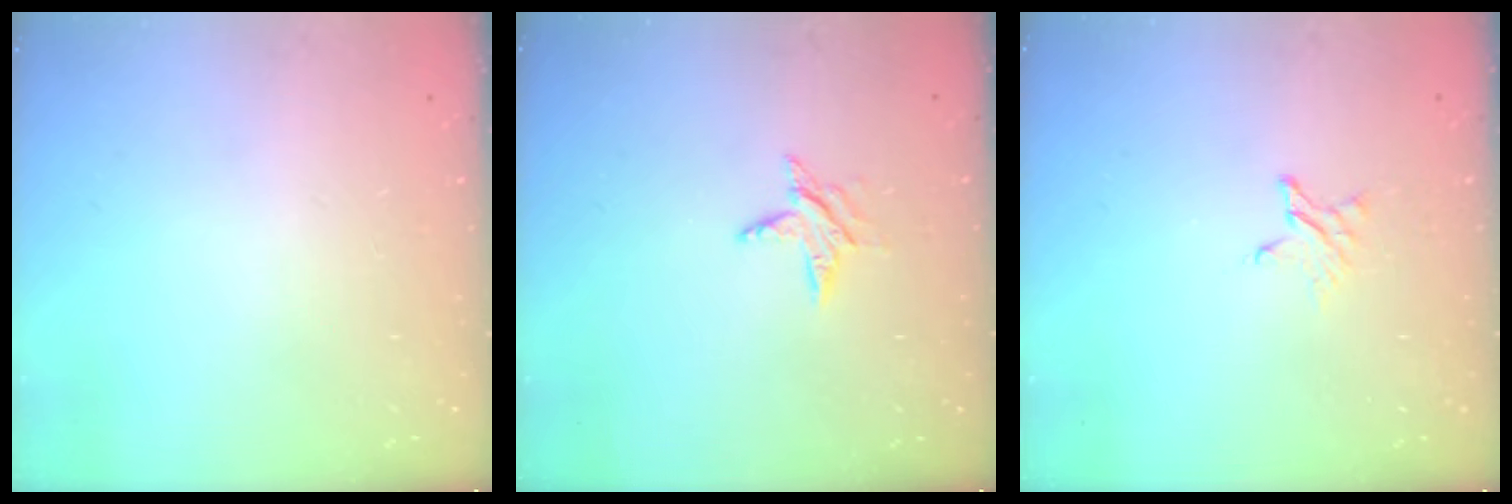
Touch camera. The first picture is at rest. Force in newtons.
{"total": 5.3, "press": 5.3, "slide": 0.6}
{"total": 2.3, "press": 2.3, "slide": 0.2}